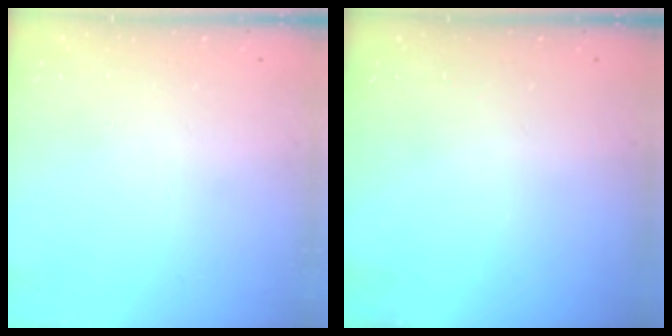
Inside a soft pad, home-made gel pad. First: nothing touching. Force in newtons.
{"total": 0.0}